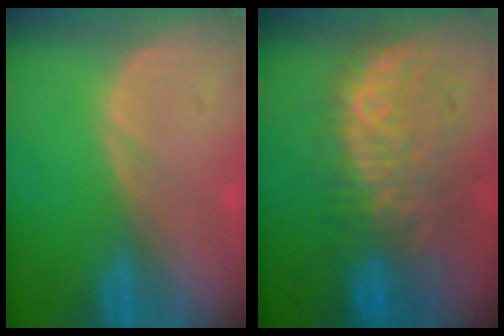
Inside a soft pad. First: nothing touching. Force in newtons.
{"total": 10.8, "press": 9.4, "slide": 5.3}